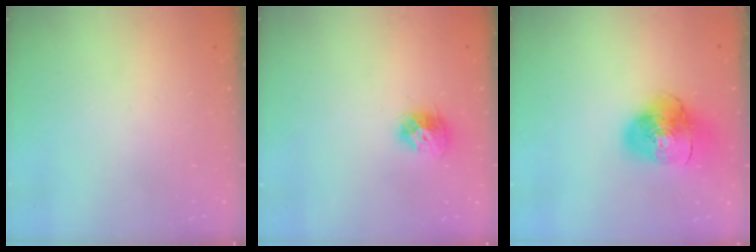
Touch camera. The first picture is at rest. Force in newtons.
{"total": 9.9, "press": 9.9, "slide": 0.5}
{"total": 12.3, "press": 12.2, "slide": 1.9}